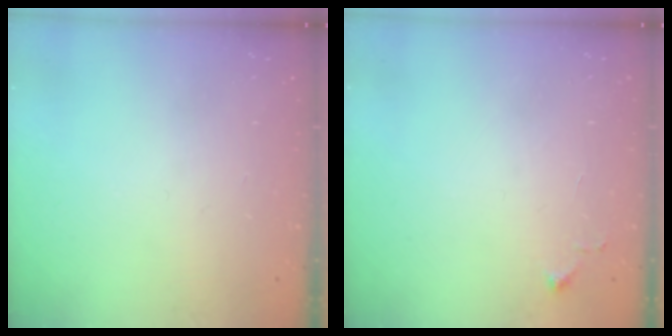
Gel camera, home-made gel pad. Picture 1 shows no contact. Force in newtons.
{"total": 3.2, "press": 3.2, "slide": 0.6}